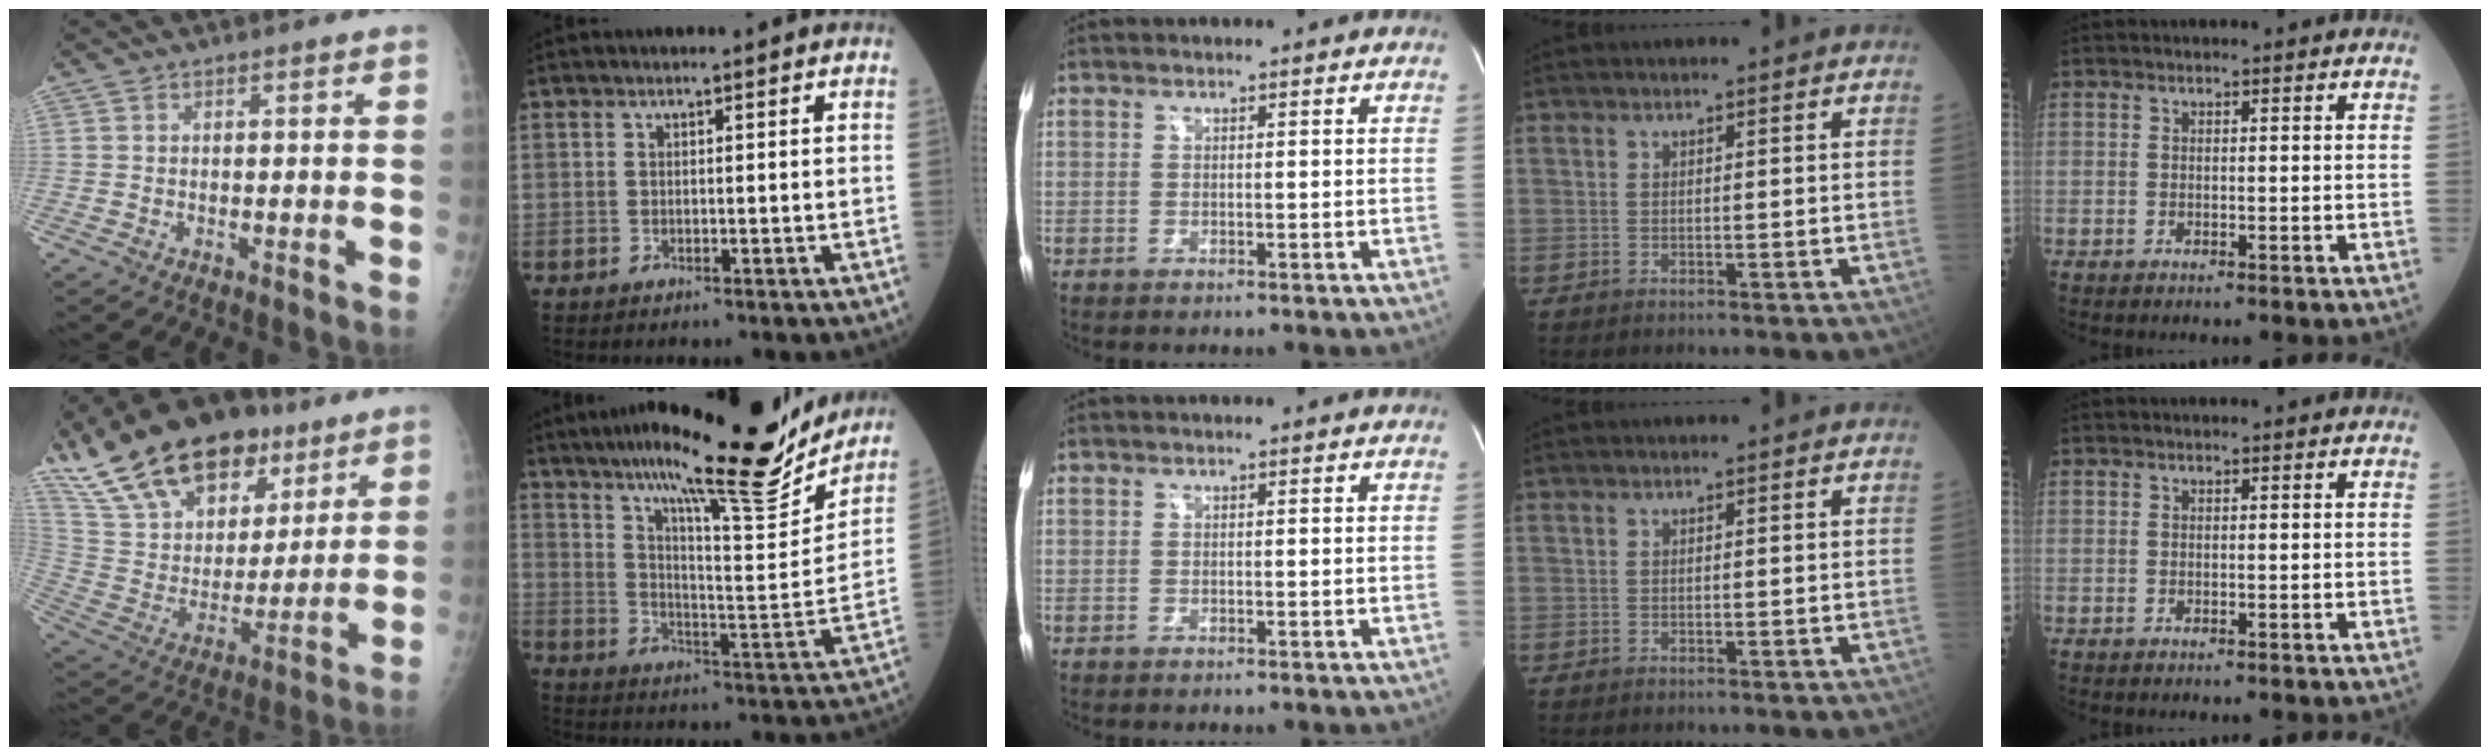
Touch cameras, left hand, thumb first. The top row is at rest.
{"thumb": {"total": 26.3, "force": [17.0, 14.1, 14.3], "torque": [-0.231, -0.027, 0.297]}, "index": {"total": 22.5, "force": [18.8, 2.1, 12.3], "torque": [-0.195, -0.023, 0.270]}}